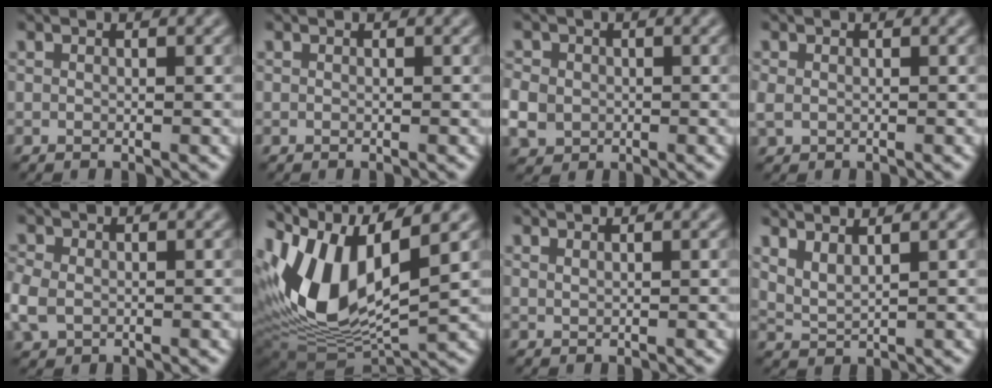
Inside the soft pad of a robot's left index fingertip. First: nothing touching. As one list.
[{"total": 0.0}, {"total": 4.2, "force": [-0.8, 3.6, 1.9], "torque": [-0.048, 0.001, -0.018]}, {"total": 1.2, "force": [0.1, 1.0, 0.8], "torque": [-0.020, 0.002, 0.001]}, {"total": 3.0, "force": [-0.5, 2.4, 1.8], "torque": [-0.057, 0.000, -0.014]}, {"total": 12.0, "force": [2.5, 6.2, 10.0], "torque": [-0.212, -0.004, 0.040]}, {"total": 0.6, "force": [0.6, 0.0, 0.2], "torque": [-0.004, -0.003, 0.007]}, {"total": 2.3, "force": [1.8, 0.6, 1.3], "torque": [-0.030, 0.000, 0.040]}]